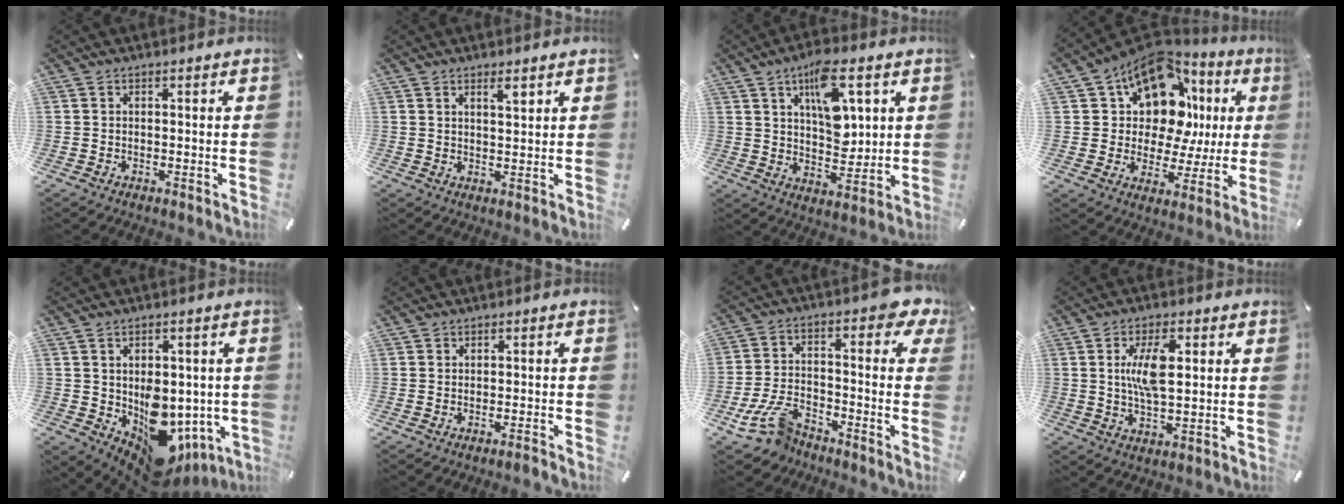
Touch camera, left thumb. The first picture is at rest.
{"total": 2.8, "force": [2.2, 0.5, 1.6], "torque": [-0.027, -0.008, 0.037]}
{"total": 13.2, "force": [5.7, 7.1, 9.5], "torque": [-0.139, -0.017, 0.097]}
{"total": 15.2, "force": [7.7, 9.9, 8.6], "torque": [-0.135, -0.067, 0.137]}
{"total": 11.9, "force": [-3.5, 9.1, 6.7], "torque": [-0.061, -0.001, -0.046]}
{"total": 1.3, "force": [-1.1, 0.4, 0.5], "torque": [-0.011, 0.004, -0.021]}
{"total": 14.7, "force": [-6.3, 8.5, 10.1], "torque": [-0.203, 0.039, -0.112]}
{"total": 8.6, "force": [1.9, 3.5, 7.6], "torque": [-0.158, -0.004, 0.021]}